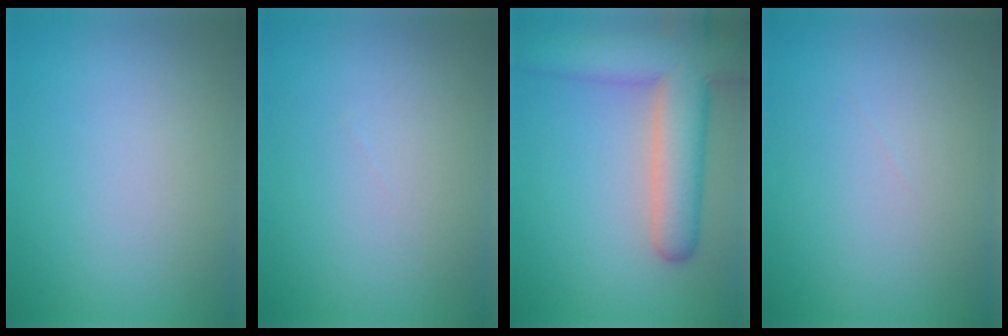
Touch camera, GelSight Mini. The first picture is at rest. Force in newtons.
{"total": 0.0}
{"total": 9.1, "press": 9.0, "slide": 0.5}
{"total": 0.0}